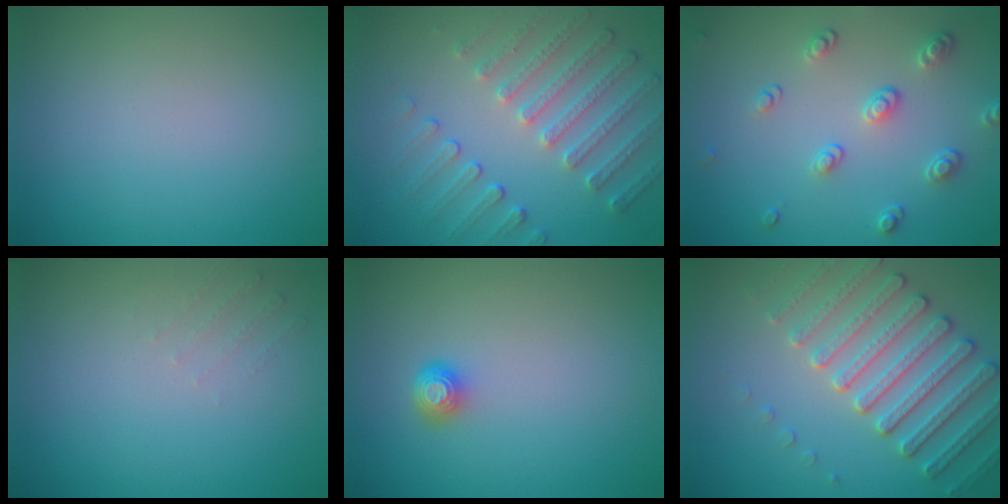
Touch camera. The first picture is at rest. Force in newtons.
{"total": 5.1, "press": 3.9, "slide": 3.3}
{"total": 2.8, "press": 2.5, "slide": 1.1}
{"total": 0.8, "press": 0.8, "slide": 0.2}
{"total": 1.7, "press": 1.2, "slide": 1.1}
{"total": 4.9, "press": 4.7, "slide": 1.3}